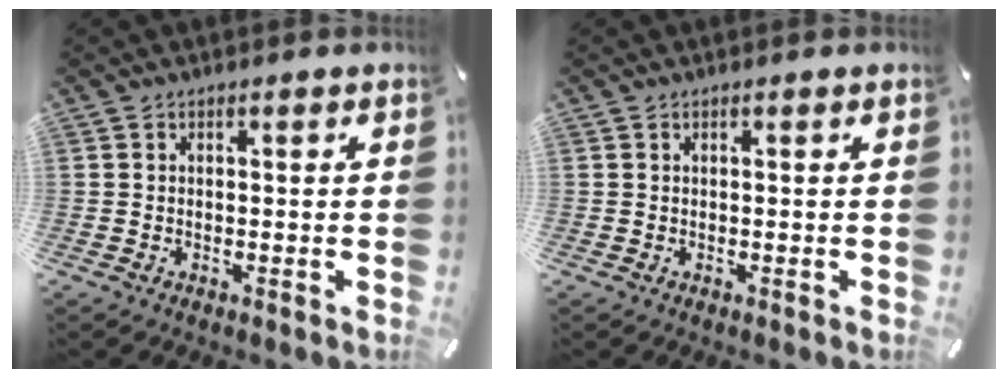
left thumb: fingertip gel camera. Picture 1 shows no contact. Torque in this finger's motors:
{"motor_torque": [-0.01, 0.00, 0.03, -0.03, 0.00]}